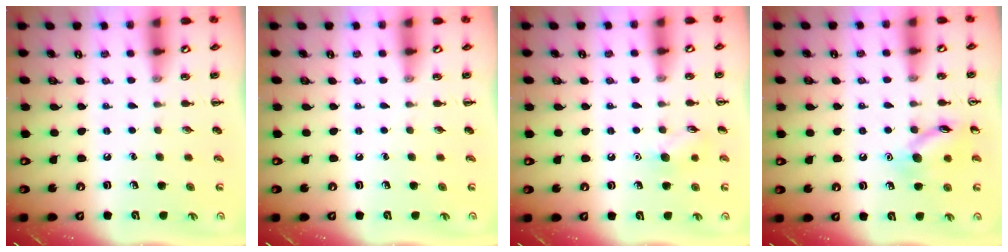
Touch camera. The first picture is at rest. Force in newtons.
{"total": 0.0}
{"total": 6.8, "press": 6.8, "slide": 0.6}
{"total": 11.3, "press": 11.3, "slide": 0.7}